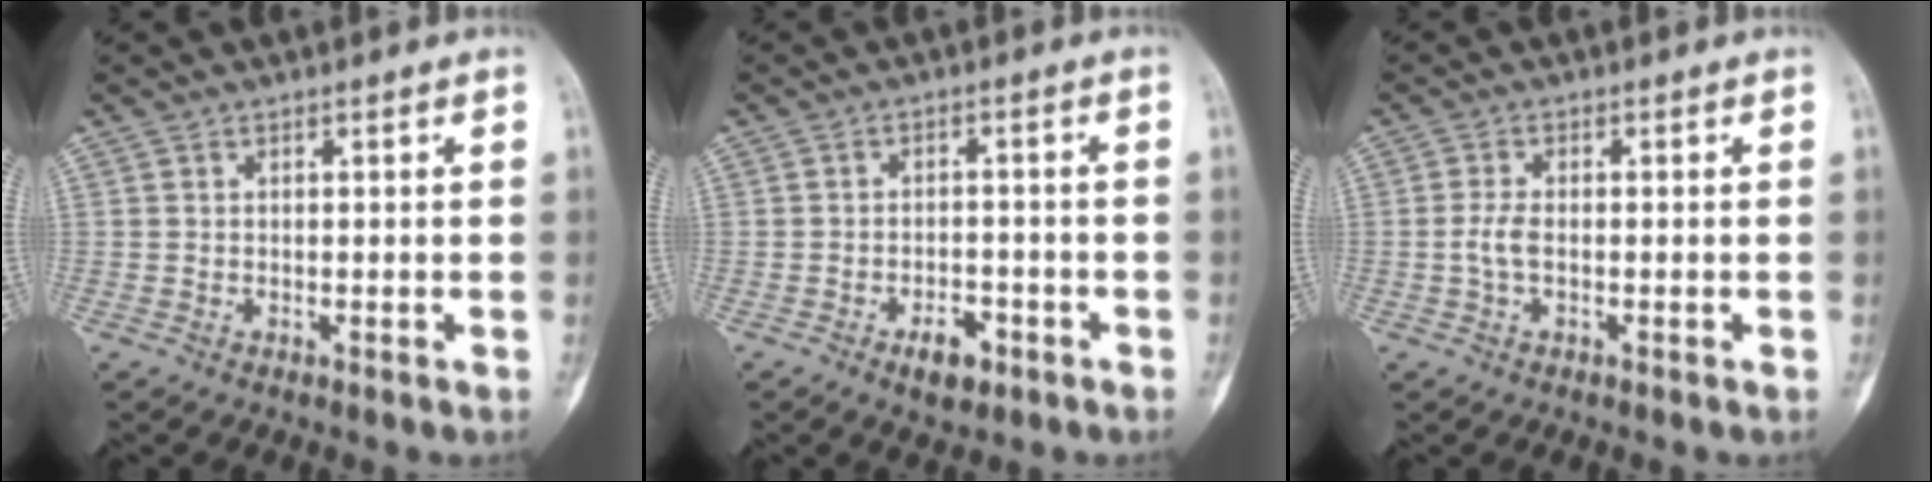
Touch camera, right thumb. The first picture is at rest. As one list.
[{"total": 4.8, "force": [-2.6, 2.6, 3.0], "torque": [-0.032, 0.017, -0.038]}, {"total": 2.7, "force": [-0.5, 1.2, 2.4], "torque": [-0.060, 0.003, -0.011]}]